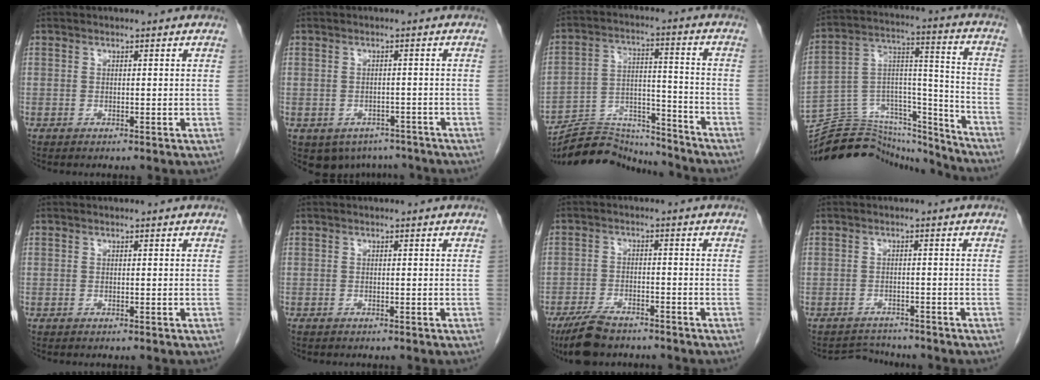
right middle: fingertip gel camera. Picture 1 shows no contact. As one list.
[{"total": 6.2, "force": [-4.6, 4.1, 1.0], "torque": [-0.010, 0.003, -0.056]}, {"total": 14.4, "force": [-14.2, 1.6, 1.3], "torque": [-0.022, 0.032, -0.232]}, {"total": 25.1, "force": [-23.7, 5.9, 5.5], "torque": [-0.115, 0.043, -0.363]}, {"total": 0.0}, {"total": 0.5, "force": [-0.5, 0.2, 0.1], "torque": [-0.009, 0.000, -0.010]}, {"total": 7.4, "force": [-6.0, 2.3, 3.5], "torque": [-0.071, -0.014, -0.107]}, {"total": 3.0, "force": [-2.8, 0.4, -0.9], "torque": [0.012, -0.008, -0.044]}]